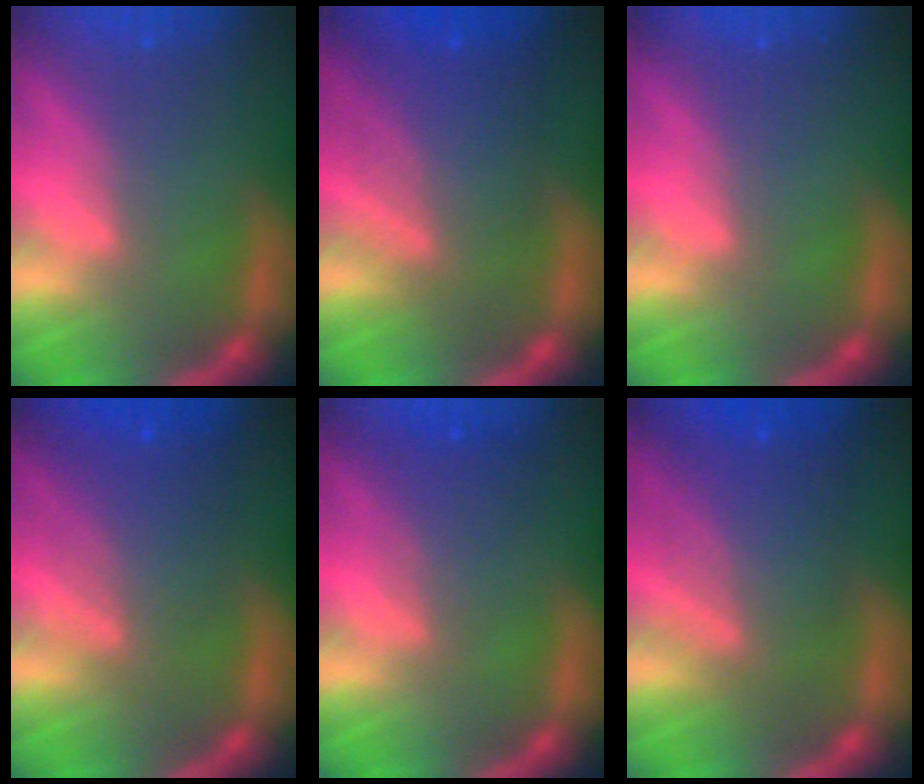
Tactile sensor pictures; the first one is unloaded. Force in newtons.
{"total": 7.0}
{"total": 0.0}
{"total": 5.6}
{"total": 2.9}
{"total": 7.0}